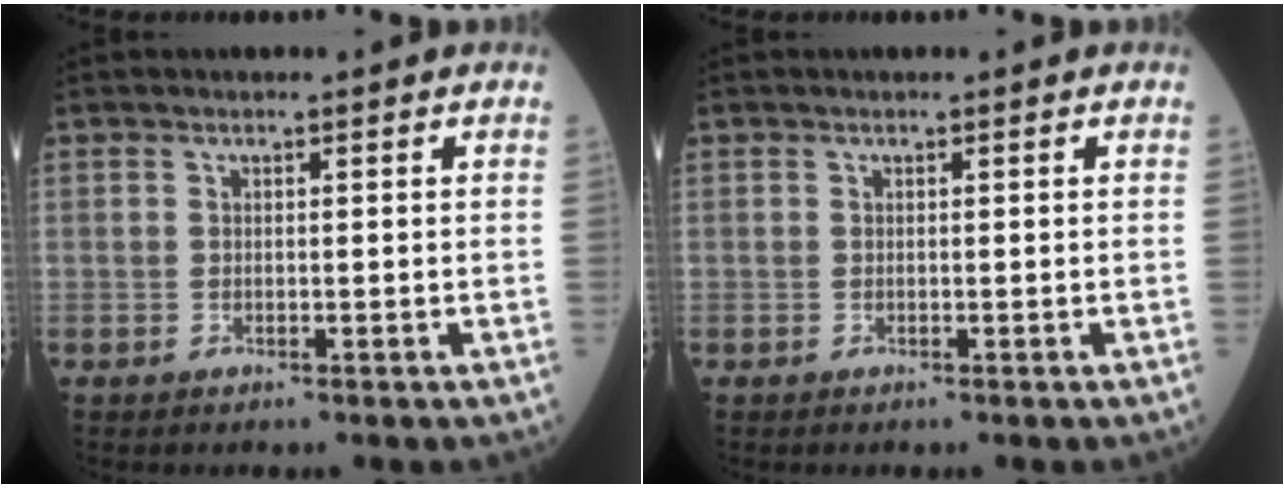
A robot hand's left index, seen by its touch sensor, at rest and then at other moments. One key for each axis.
{"total": 0.0}